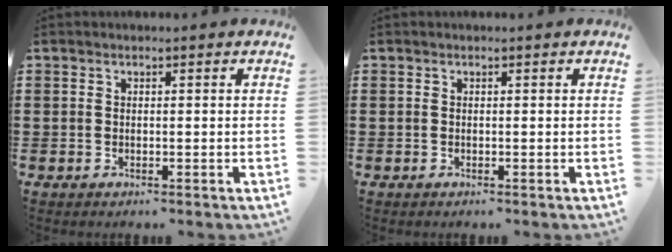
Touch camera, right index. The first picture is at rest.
{"total": 0.0}